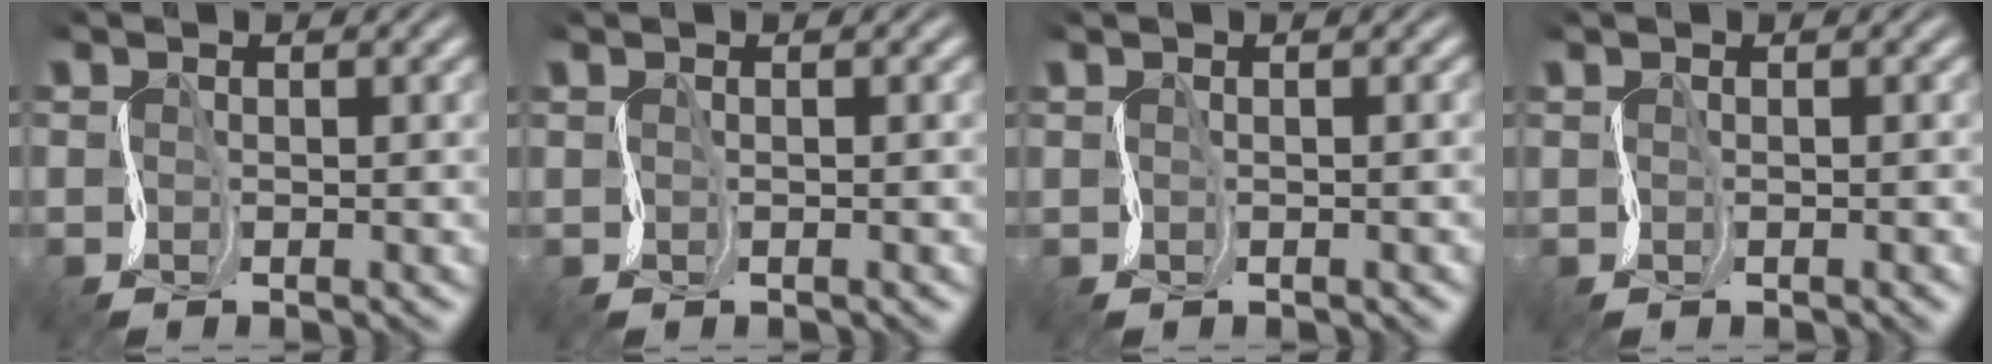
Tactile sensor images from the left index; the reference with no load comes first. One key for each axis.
{"total": 0.7, "fx": 0.4, "fy": 0.3, "fz": 0.5, "tx": 0.003, "ty": 0.006, "tz": 0.007}
{"total": 1.0, "fx": 0.3, "fy": 0.5, "fz": 0.8, "tx": 0.004, "ty": 0.004, "tz": 0.004}
{"total": 0.9, "fx": 0.2, "fy": 0.4, "fz": 0.8, "tx": 0.002, "ty": 0.005, "tz": 0.005}